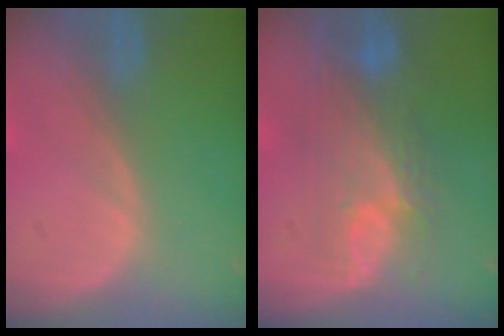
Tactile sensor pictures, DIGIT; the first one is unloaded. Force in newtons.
{"total": 9.5, "press": 8.3, "slide": 4.6}